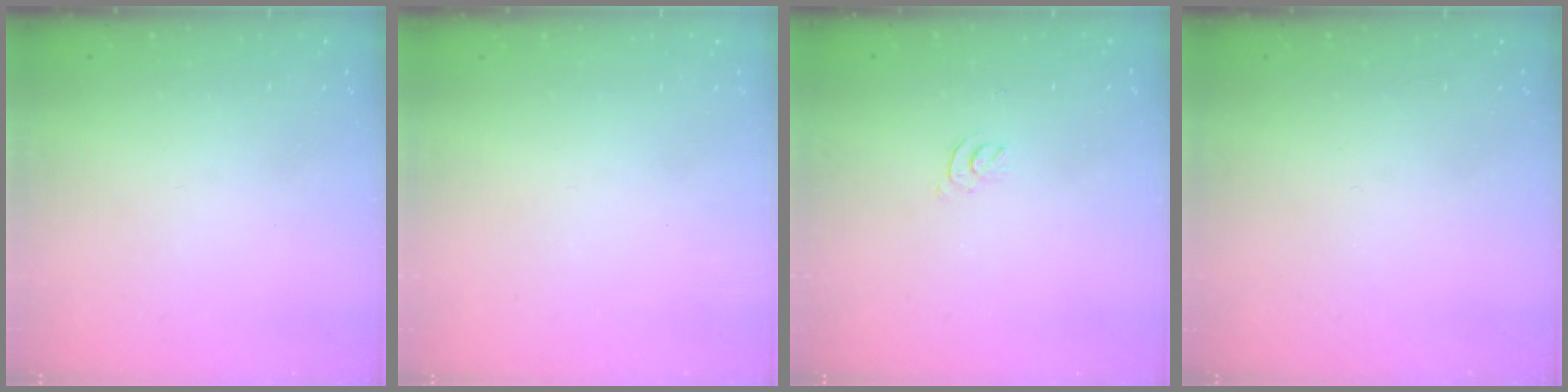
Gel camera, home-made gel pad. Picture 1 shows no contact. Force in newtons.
{"total": 1.5, "press": 1.5, "slide": 0.1}
{"total": 2.9, "press": 2.9, "slide": 0.5}
{"total": 0.0}